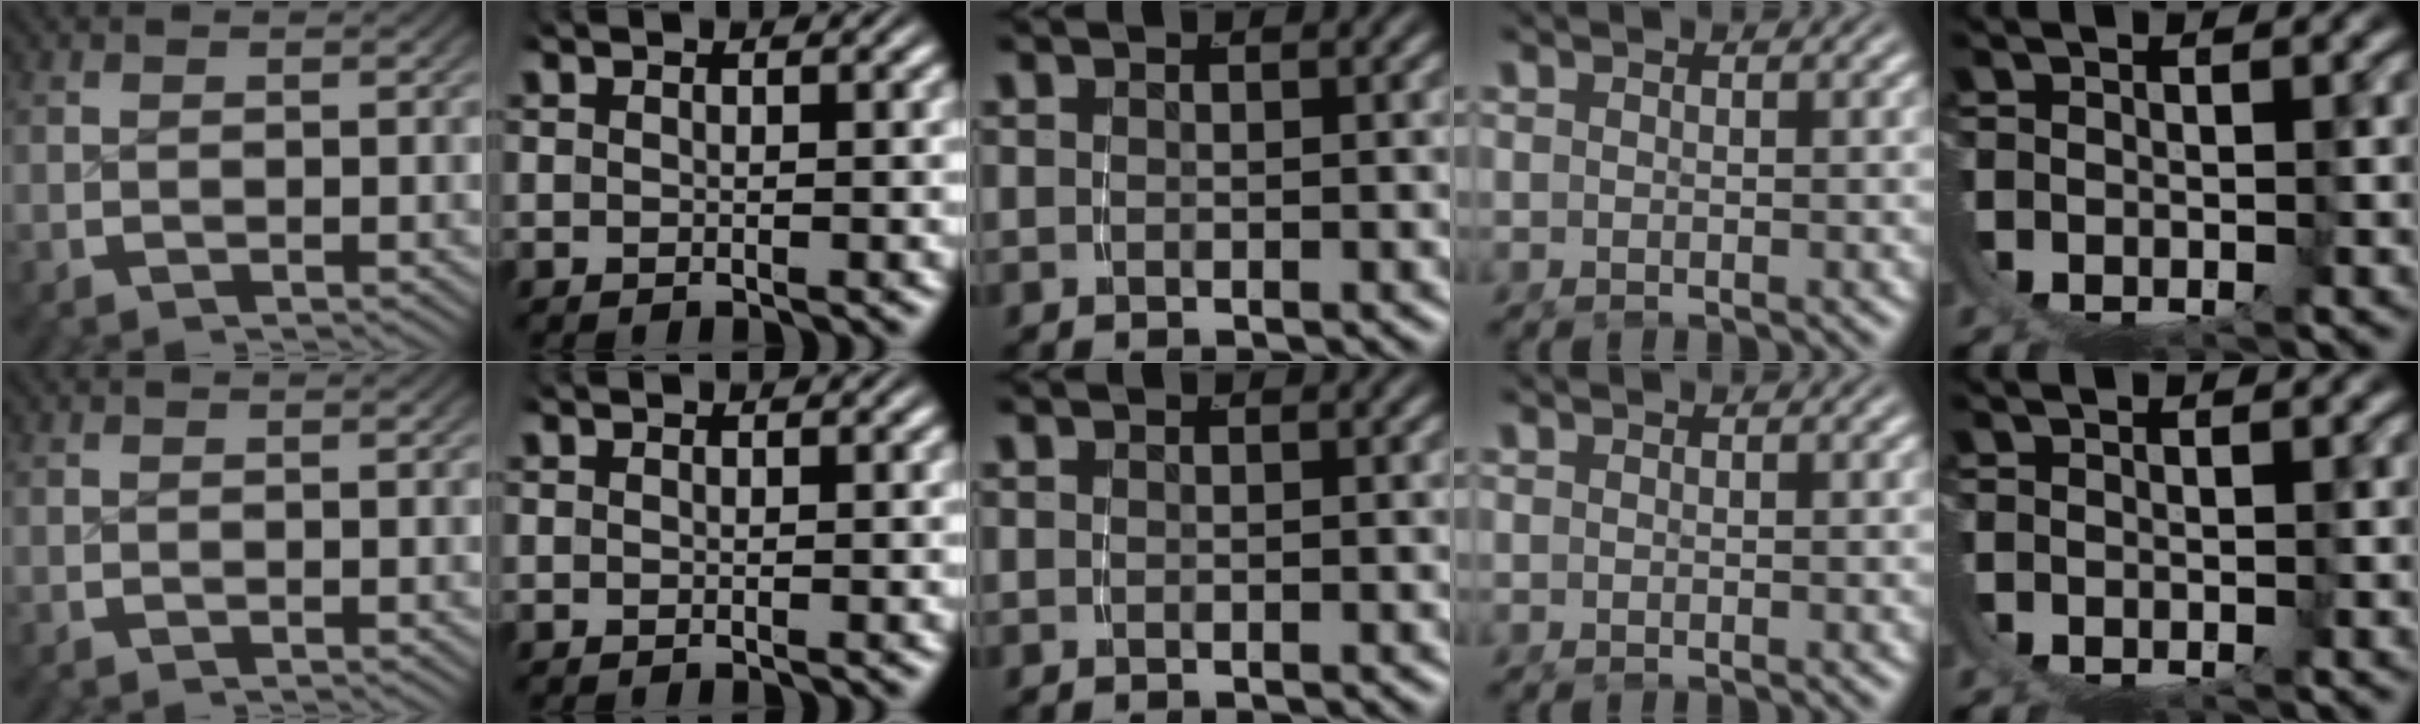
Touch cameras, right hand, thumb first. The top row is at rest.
{}